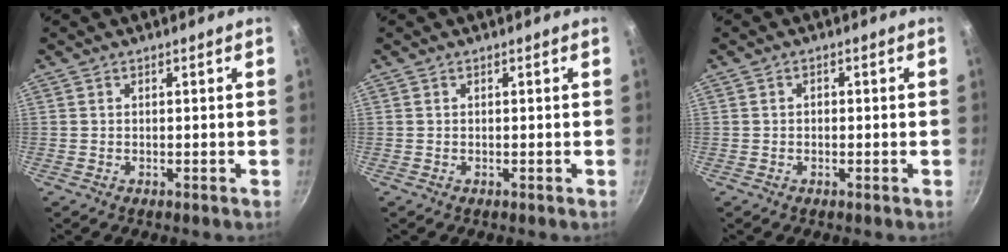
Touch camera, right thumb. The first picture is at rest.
{"total": 0.0}
{"total": 1.0, "force": [-0.1, 0.8, 0.6], "torque": [-0.009, 0.005, -0.002]}